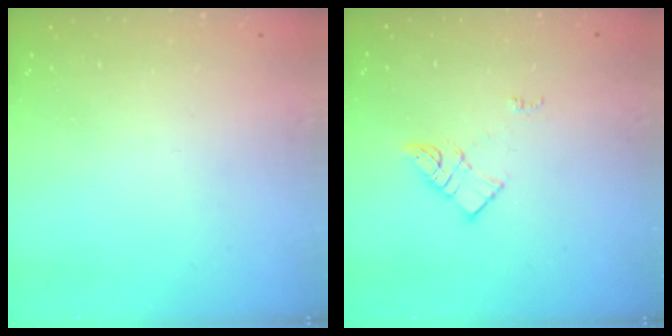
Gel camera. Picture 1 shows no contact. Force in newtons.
{"total": 7.1, "press": 7.1, "slide": 0.1}